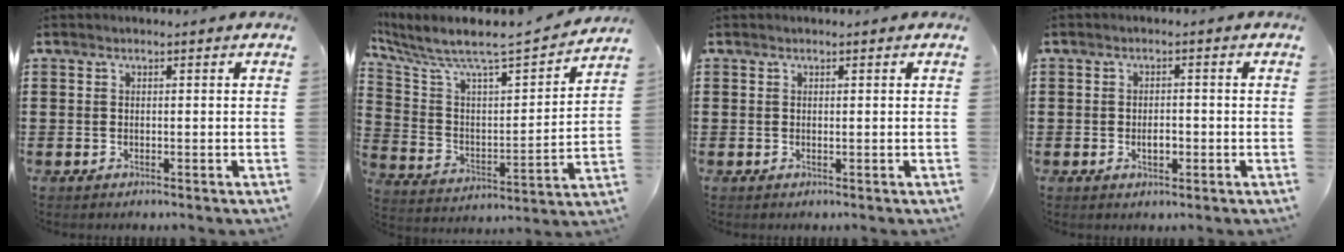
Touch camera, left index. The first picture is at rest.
{"total": 6.2, "force": [5.4, 0.9, 2.9], "torque": [-0.088, -0.055, 0.081]}
{"total": 0.0}
{"total": 2.5, "force": [-0.5, 1.2, 2.1], "torque": [-0.041, 0.003, -0.010]}